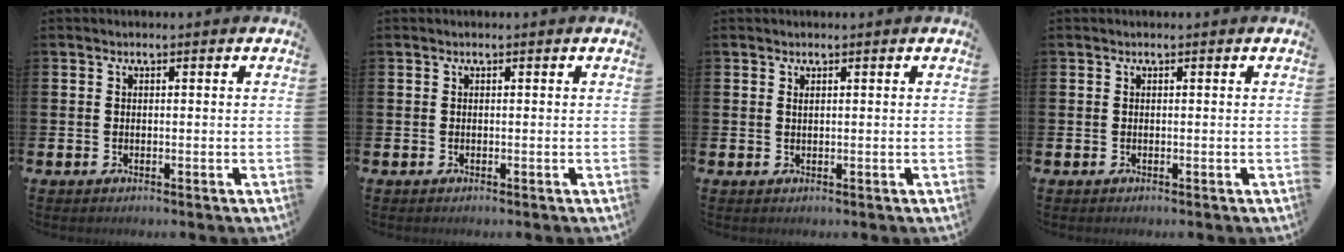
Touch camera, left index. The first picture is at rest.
{"total": 0.0}
{"total": 0.5, "force": [0.4, 0.0, 0.3], "torque": [-0.007, -0.001, 0.008]}
{"total": 0.0}